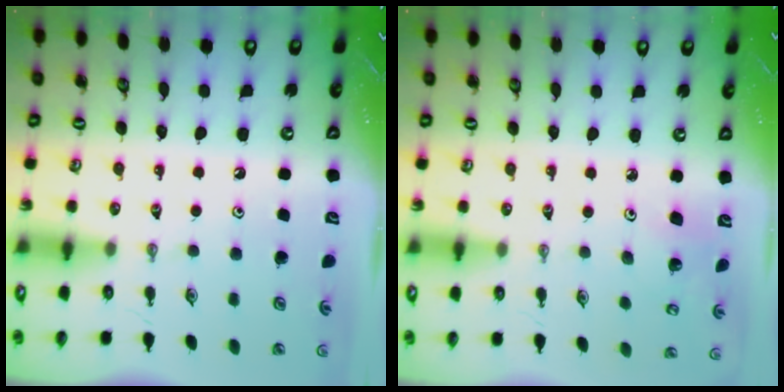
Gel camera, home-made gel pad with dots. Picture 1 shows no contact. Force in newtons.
{"total": 4.2, "press": 4.1, "slide": 0.9}